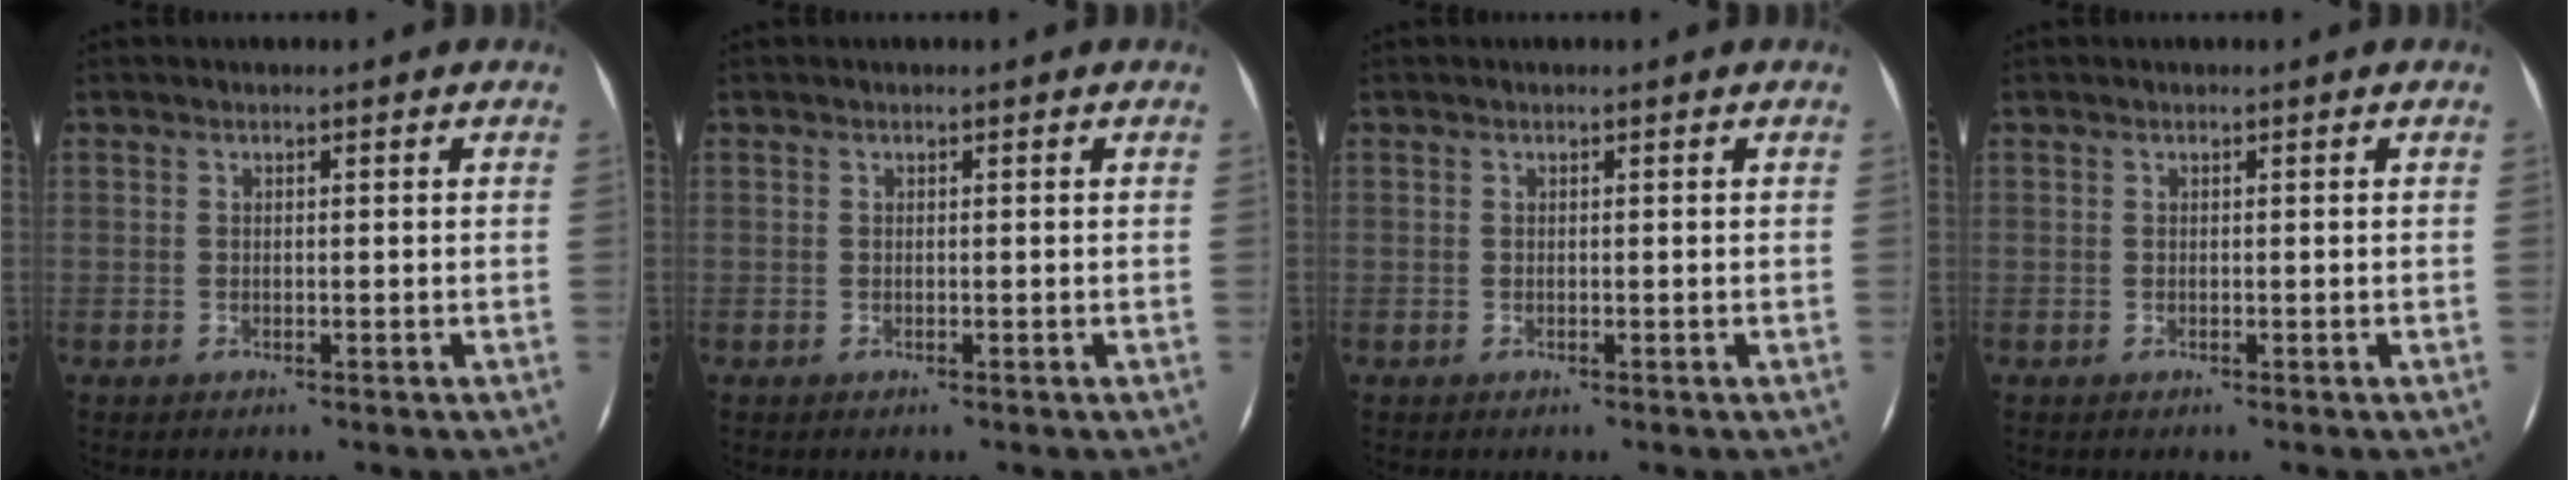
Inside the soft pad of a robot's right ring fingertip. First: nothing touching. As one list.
[{"total": 0.0}, {"total": 0.0}, {"total": 0.0}]